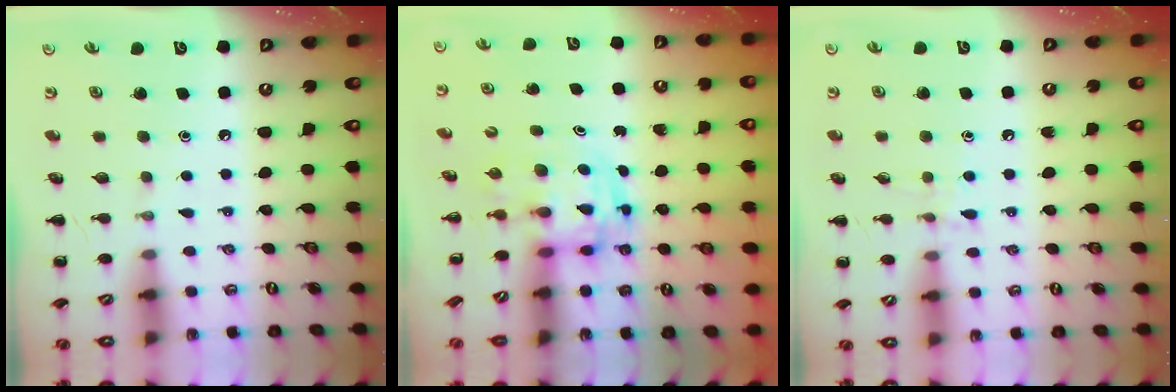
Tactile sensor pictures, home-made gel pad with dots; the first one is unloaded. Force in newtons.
{"total": 3.0, "press": 3.0, "slide": 0.5}
{"total": 6.9, "press": 6.7, "slide": 1.5}